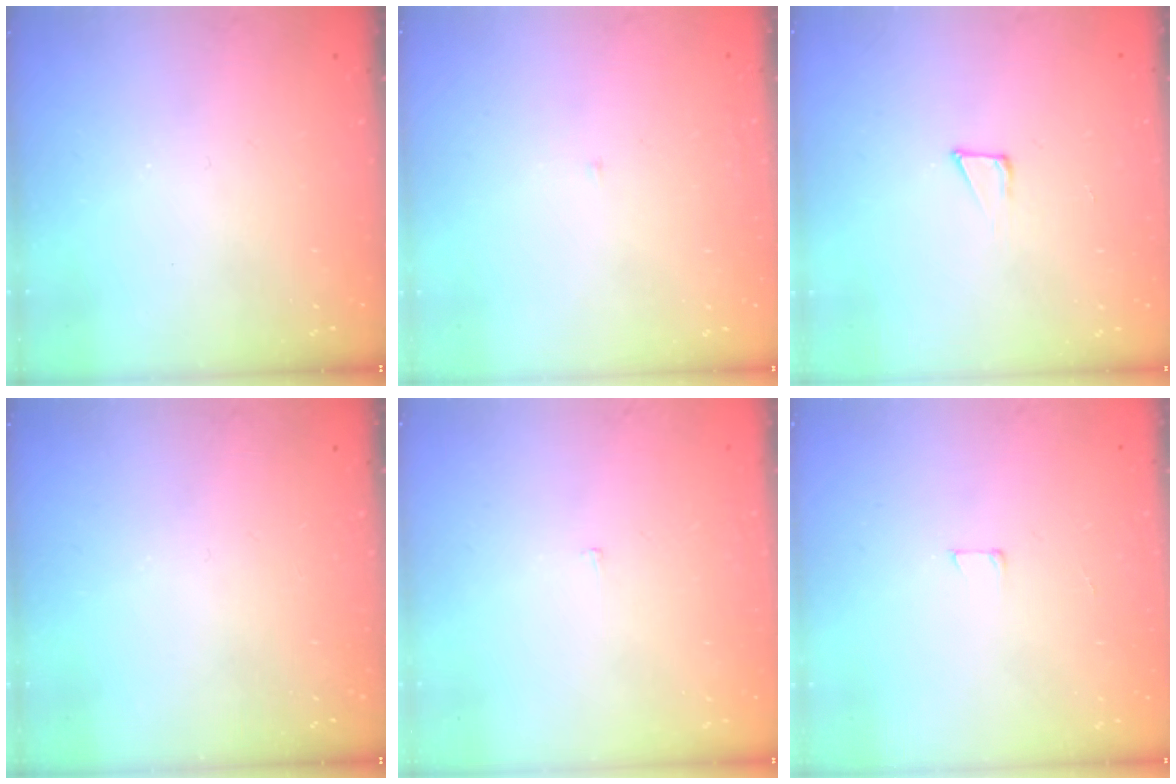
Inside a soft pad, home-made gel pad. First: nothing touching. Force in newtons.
{"total": 2.0, "press": 2.0, "slide": 0.2}
{"total": 5.5, "press": 5.4, "slide": 0.8}
{"total": 0.0}
{"total": 1.9, "press": 1.9, "slide": 0.1}
{"total": 3.0, "press": 3.0, "slide": 0.2}